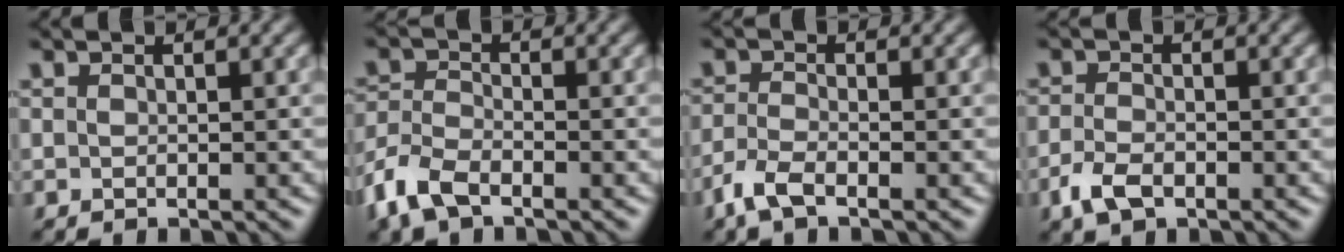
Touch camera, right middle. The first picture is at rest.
{"total": 4.3, "force": [-2.9, 2.0, 2.5], "torque": [-0.060, -0.006, -0.071]}
{"total": 2.7, "force": [-1.8, 0.8, 1.8], "torque": [-0.048, -0.005, -0.046]}
{"total": 2.8, "force": [-1.5, 1.5, 1.8], "torque": [-0.042, -0.003, -0.035]}